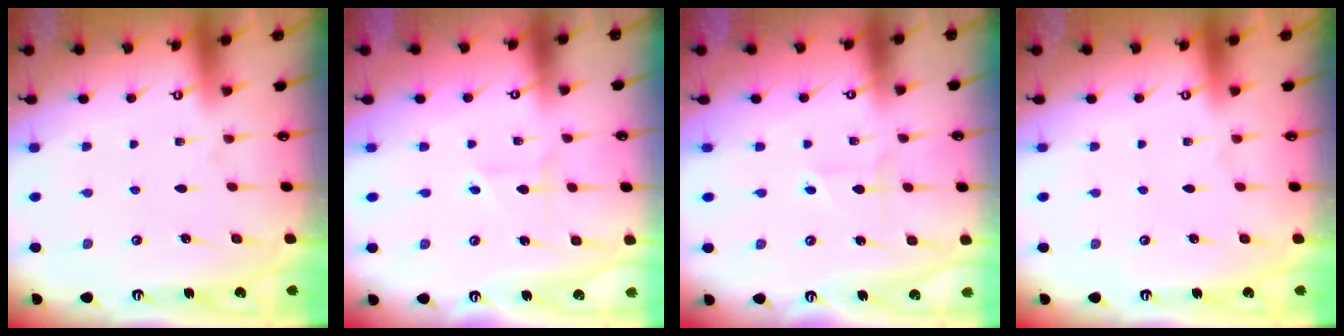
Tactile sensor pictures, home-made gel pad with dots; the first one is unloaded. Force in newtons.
{"total": 1.7, "press": 1.5, "slide": 0.9}
{"total": 1.8, "press": 1.8, "slide": 0.1}
{"total": 0.0}